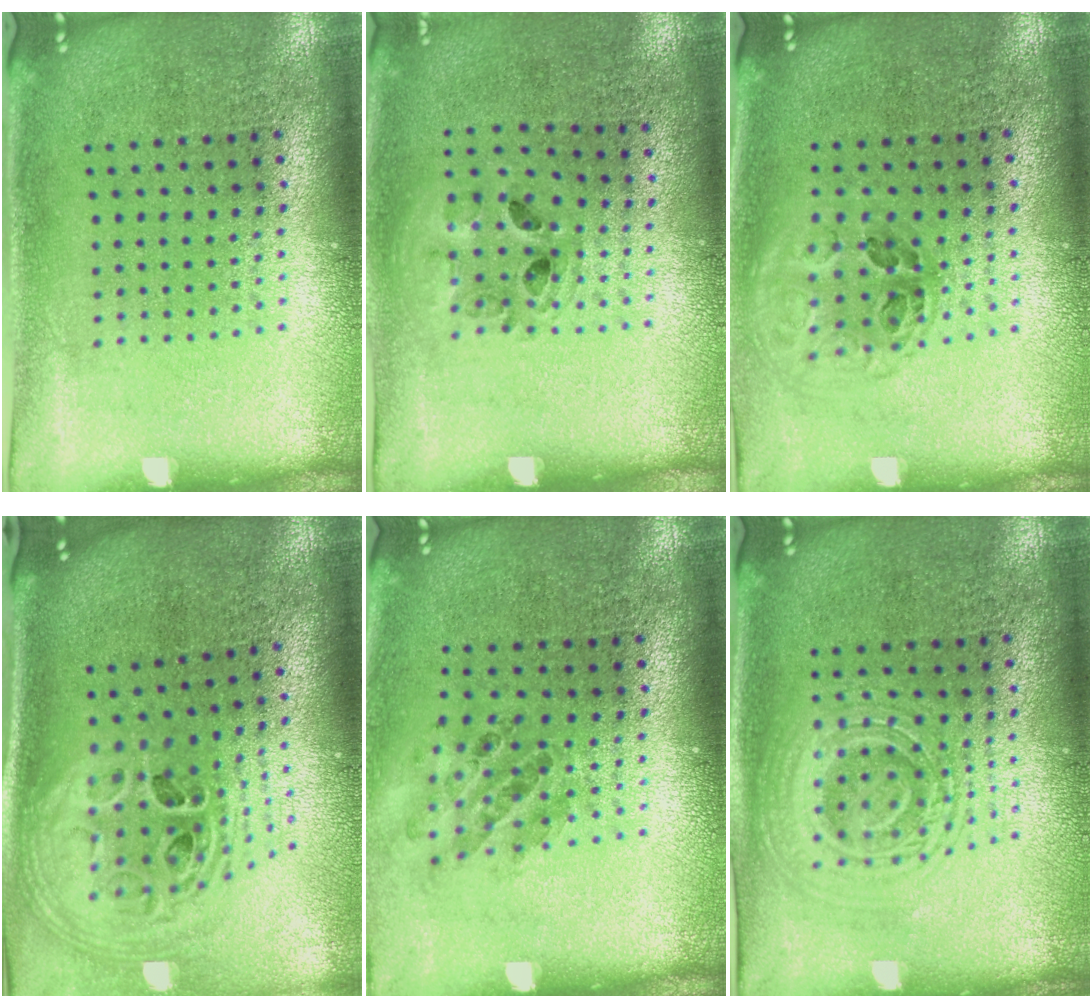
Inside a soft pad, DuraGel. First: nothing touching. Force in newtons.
{"total": 0.9, "press": 0.9, "slide": 0.2}
{"total": 1.1, "press": 1.0, "slide": 0.4}
{"total": 2.4, "press": 1.7, "slide": 1.7}
{"total": 0.8, "press": 0.8, "slide": 0.0}
{"total": 2.7, "press": 2.7, "slide": 0.5}